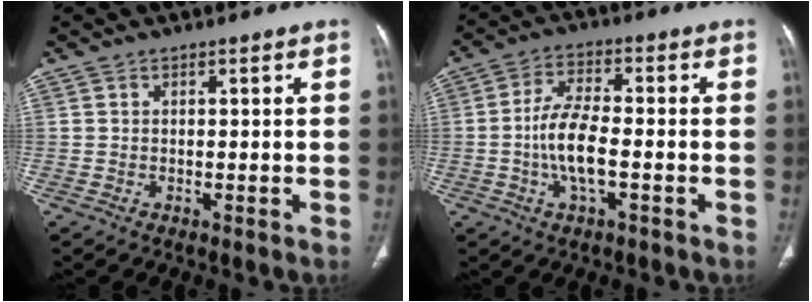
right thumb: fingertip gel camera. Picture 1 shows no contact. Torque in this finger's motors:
{"motor_torque": [3.34, 1.67, 1.34, -1.33, 0.43]}